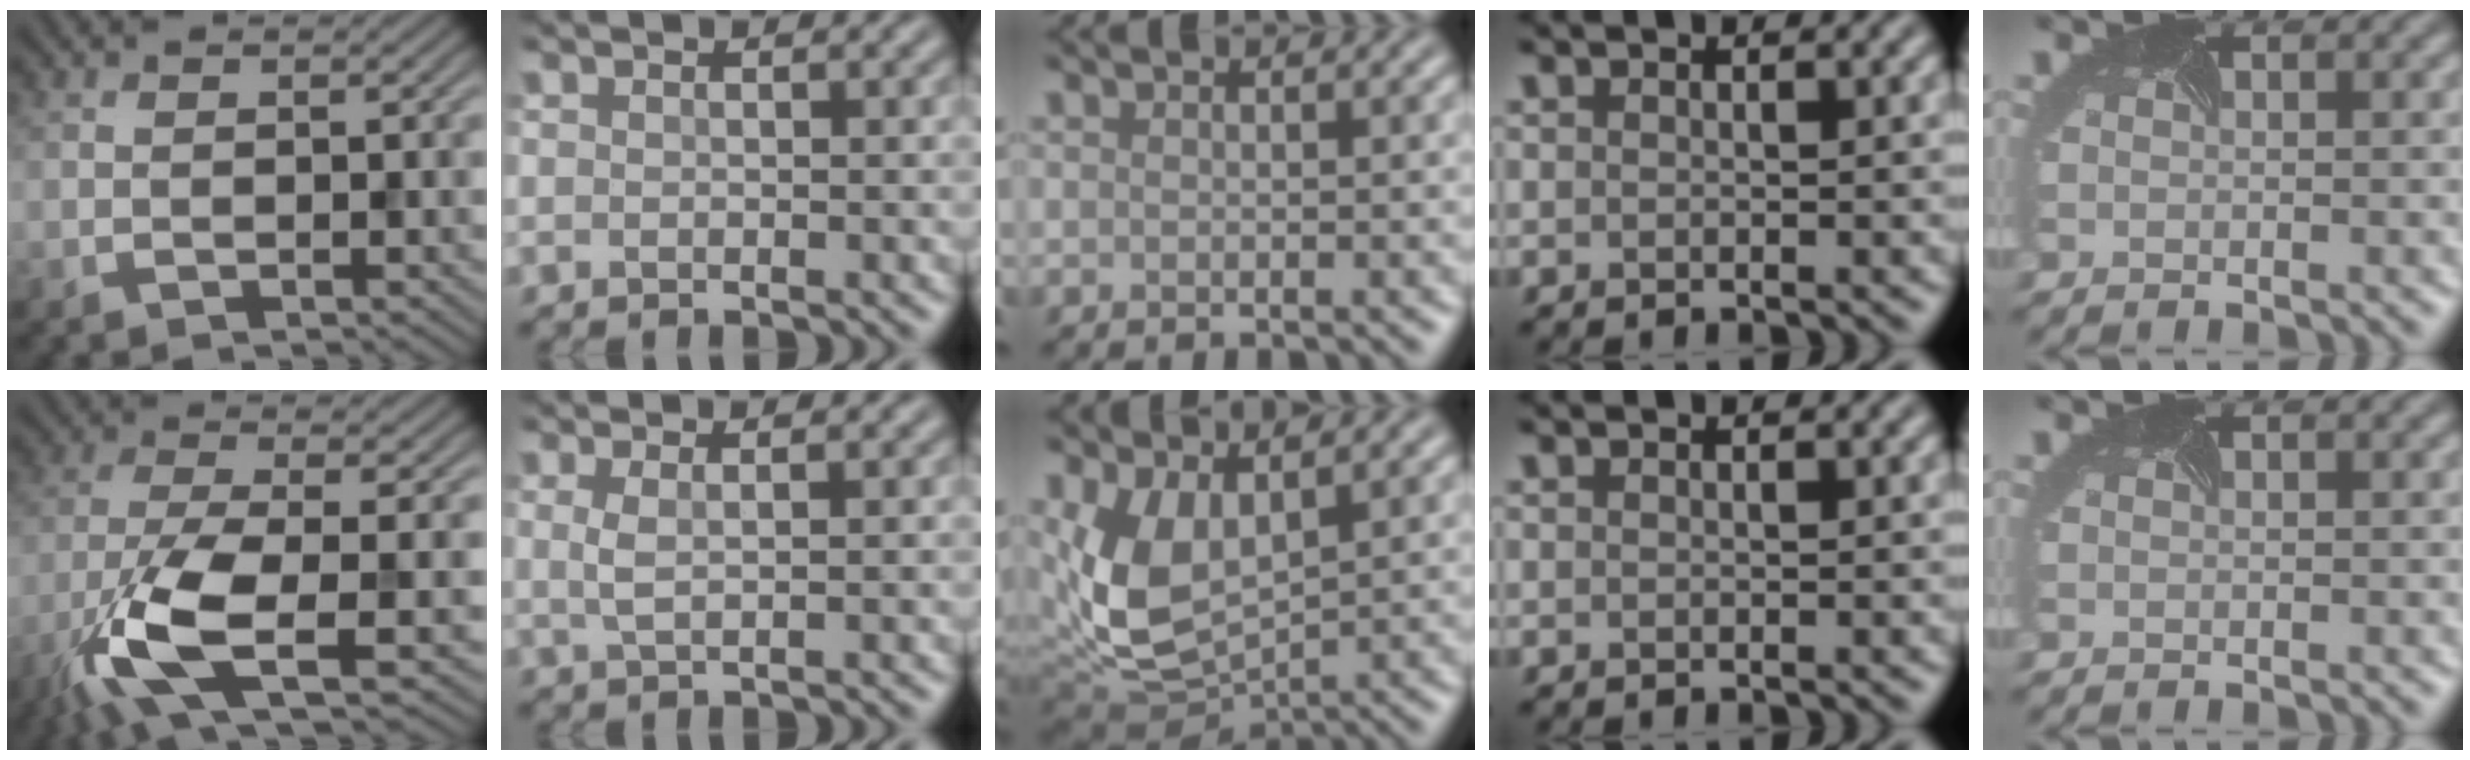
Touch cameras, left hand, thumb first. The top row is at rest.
{"thumb": {"total": 9.7, "force": [-3.9, 2.8, 8.4], "torque": [-0.177, -0.009, -0.088]}, "index": {"total": 1.5, "force": [0.3, 0.3, 1.4], "torque": [-0.034, 0.001, 0.008]}, "middle": {"total": 7.1, "force": [1.4, 4.0, 5.7], "torque": [-0.137, -0.012, 0.030]}}